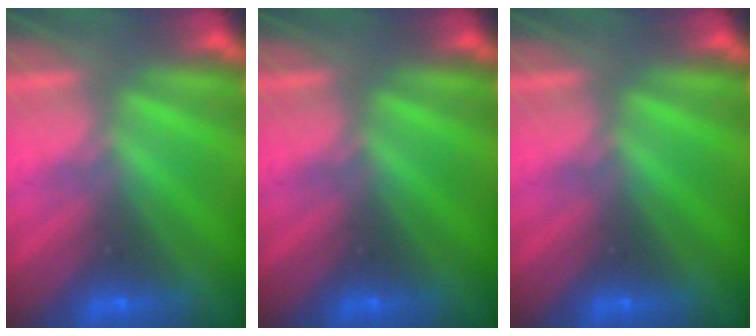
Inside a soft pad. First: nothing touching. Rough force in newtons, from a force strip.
{"total": 0.0}
{"total": 0.0}